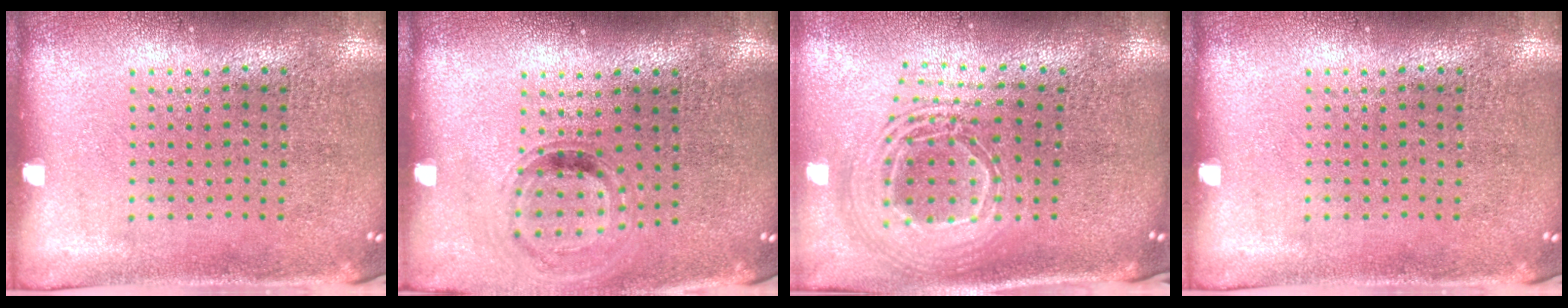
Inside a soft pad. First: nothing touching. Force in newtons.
{"total": 0.9, "press": 0.9, "slide": 0.1}
{"total": 2.4, "press": 1.8, "slide": 1.6}
{"total": 0.0}